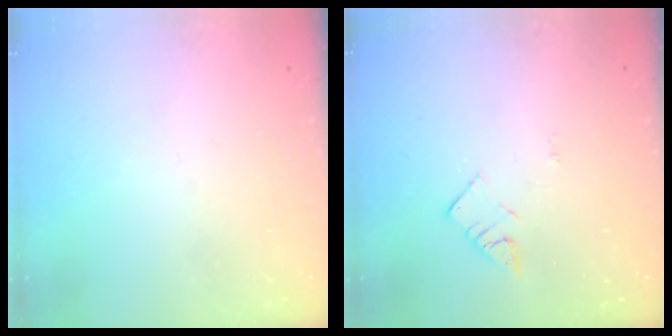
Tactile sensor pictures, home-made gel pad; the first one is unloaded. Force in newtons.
{"total": 3.0, "press": 3.0, "slide": 0.4}